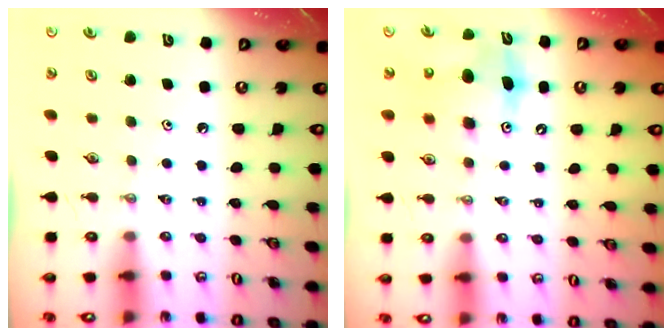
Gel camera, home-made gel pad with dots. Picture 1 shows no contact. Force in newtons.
{"total": 9.0, "press": 8.8, "slide": 2.0}